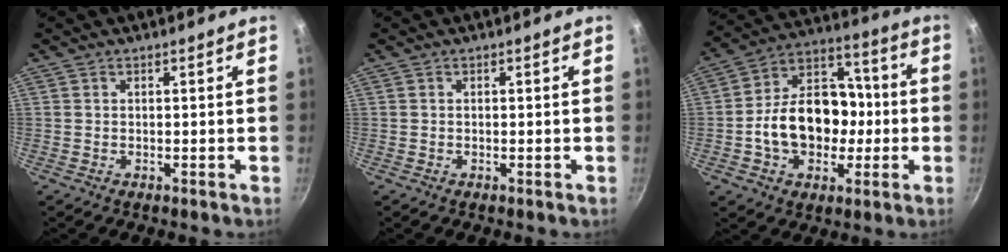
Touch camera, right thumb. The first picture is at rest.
{"total": 0.0}
{"total": 18.2, "force": [-2.4, 13.6, 11.9], "torque": [-0.157, 0.047, -0.048]}